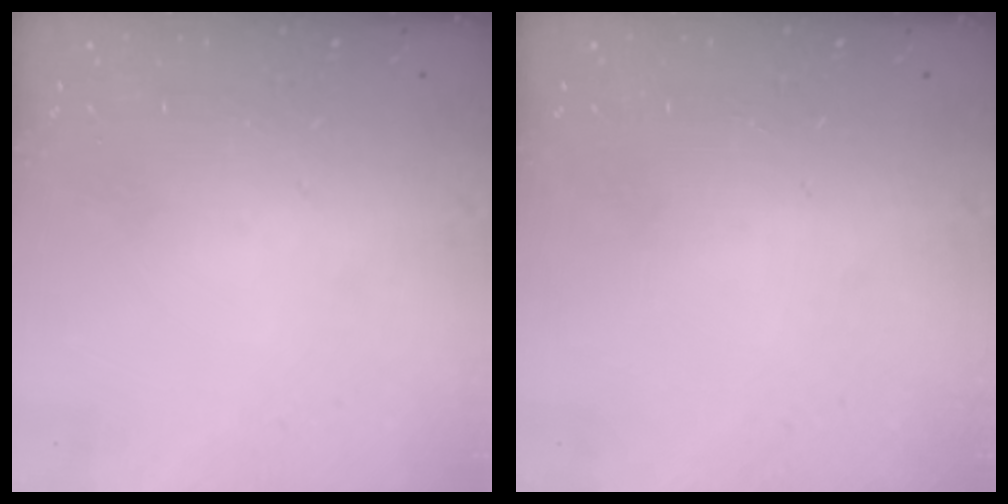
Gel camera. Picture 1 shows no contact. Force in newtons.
{"total": 0.0}